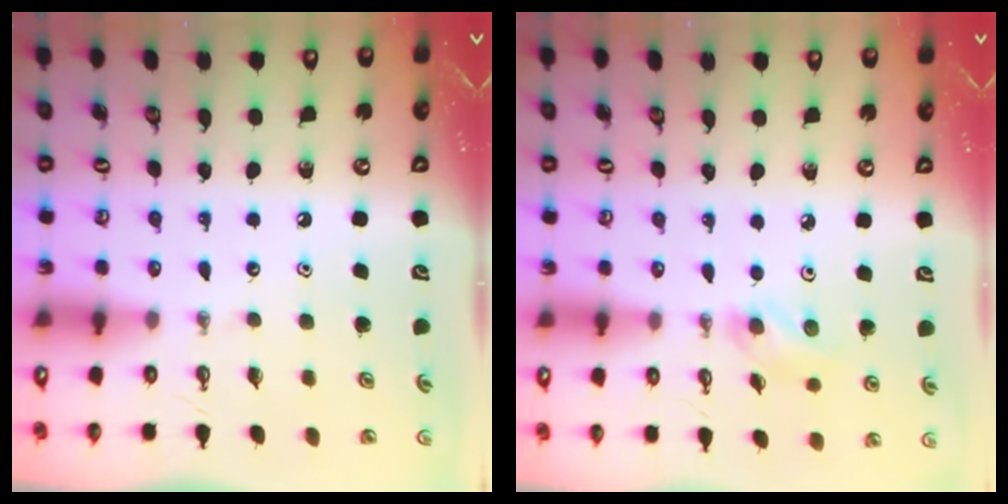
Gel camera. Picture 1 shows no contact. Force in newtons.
{"total": 4.6, "press": 4.6, "slide": 0.4}